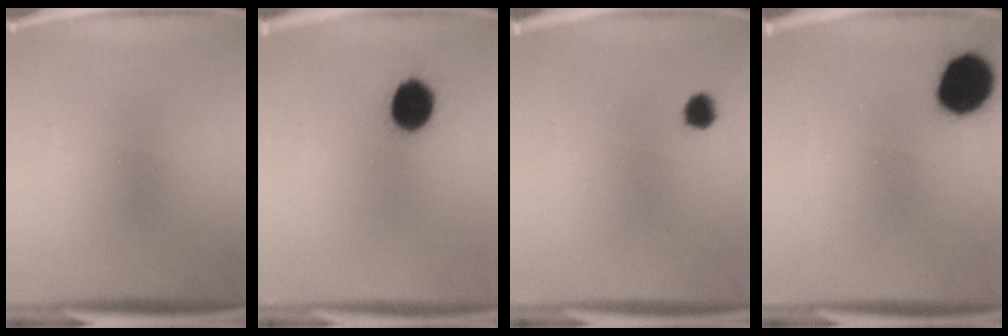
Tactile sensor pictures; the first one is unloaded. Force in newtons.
{"total": 9.8}
{"total": 2.7}
{"total": 13.2}